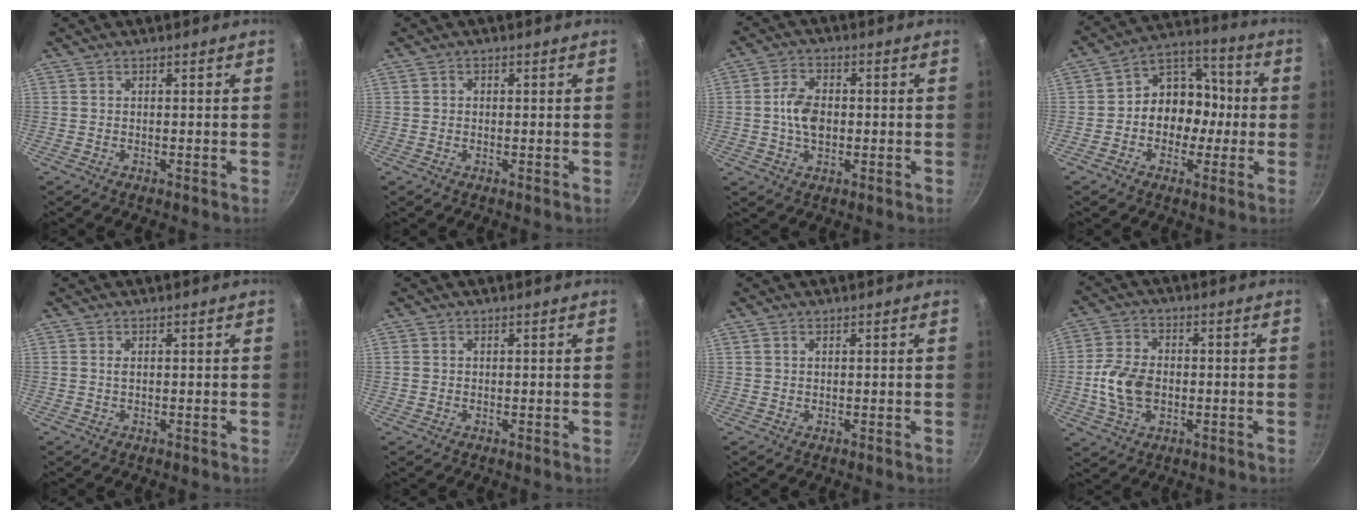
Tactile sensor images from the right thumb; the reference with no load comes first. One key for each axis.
{"total": 0.9, "fx": 0.1, "fy": 0.8, "fz": 0.4, "tx": -0.006, "ty": 0.004, "tz": 0.001}
{"total": 7.0, "fx": -0.2, "fy": 4.5, "fz": 5.3, "tx": -0.089, "ty": 0.012, "tz": -0.009}
{"total": 12.4, "fx": -1.3, "fy": 10.1, "fz": 7.1, "tx": -0.044, "ty": 0.044, "tz": -0.038}
{"total": 0.8, "fx": 0.2, "fy": 0.4, "fz": 0.7, "tx": -0.013, "ty": 0.001, "tz": 0.003}
{"total": 1.1, "fx": 0.1, "fy": 0.9, "fz": 0.5, "tx": -0.009, "ty": 0.004, "tz": 0.003}
{"total": 0.9, "fx": 0.5, "fy": 0.6, "fz": 0.5, "tx": -0.008, "ty": 0.000, "tz": 0.010}
{"total": 9.8, "fx": -1.3, "fy": 6.7, "fz": 7.1, "tx": -0.129, "ty": 0.012, "tz": -0.028}